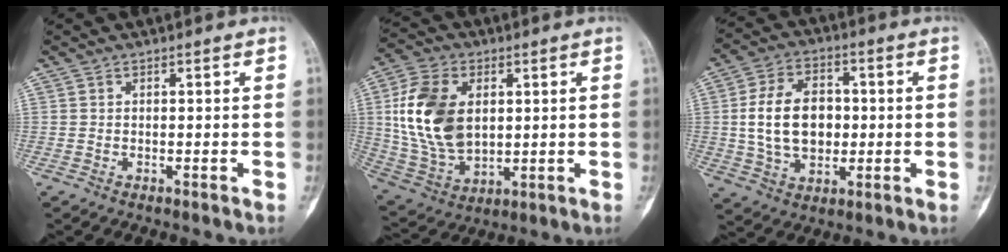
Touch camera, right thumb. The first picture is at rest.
{"total": 17.4, "force": [3.0, 11.2, 12.9], "torque": [-0.238, -0.008, 0.067]}
{"total": 13.8, "force": [0.5, 9.5, 10.0], "torque": [-0.153, 0.010, 0.013]}